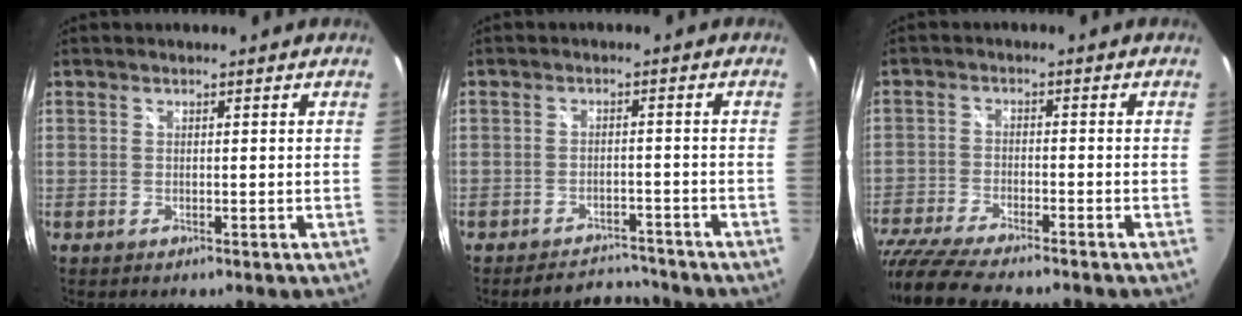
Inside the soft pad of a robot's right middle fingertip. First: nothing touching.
{"total": 5.7, "force": [-5.4, 1.4, 0.7], "torque": [-0.020, 0.007, -0.076]}
{"total": 13.7, "force": [-11.8, 2.2, 6.8], "torque": [-0.158, -0.042, -0.207]}